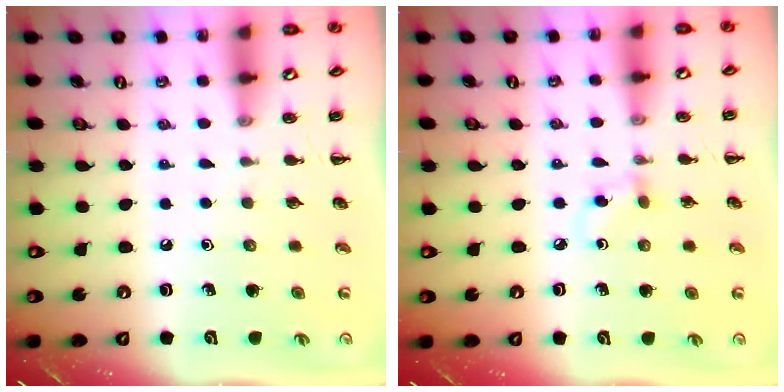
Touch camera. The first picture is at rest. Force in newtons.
{"total": 4.5, "press": 4.1, "slide": 1.8}